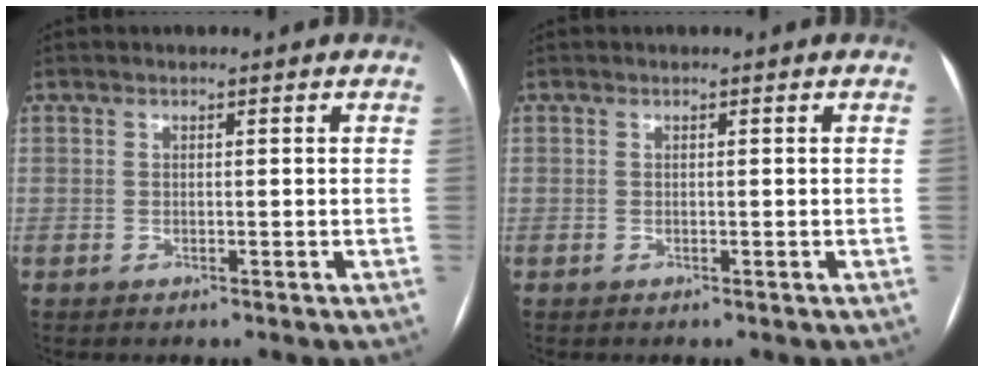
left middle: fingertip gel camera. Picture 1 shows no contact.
{"total": 0.0}